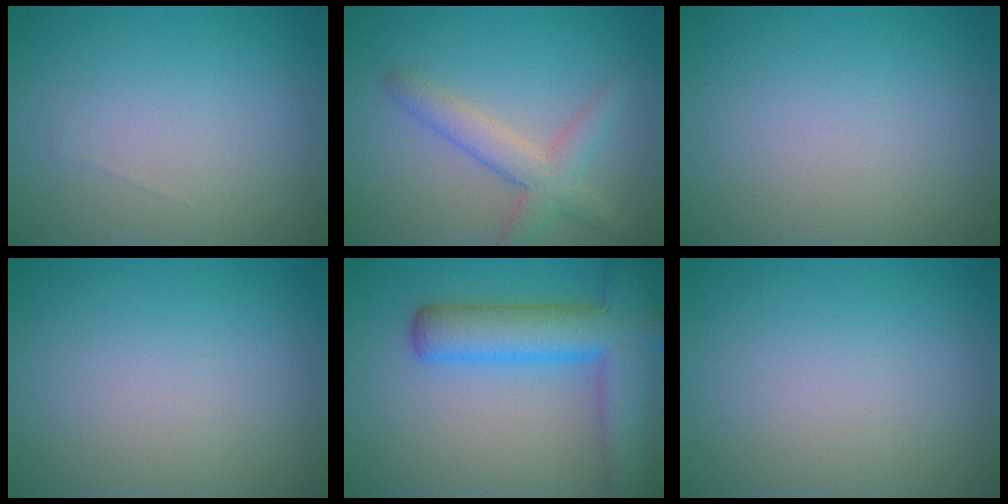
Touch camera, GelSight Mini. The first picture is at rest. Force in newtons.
{"total": 3.7, "press": 3.6, "slide": 0.2}
{"total": 0.0}
{"total": 0.0}
{"total": 7.9, "press": 7.9, "slide": 0.4}
{"total": 0.0}